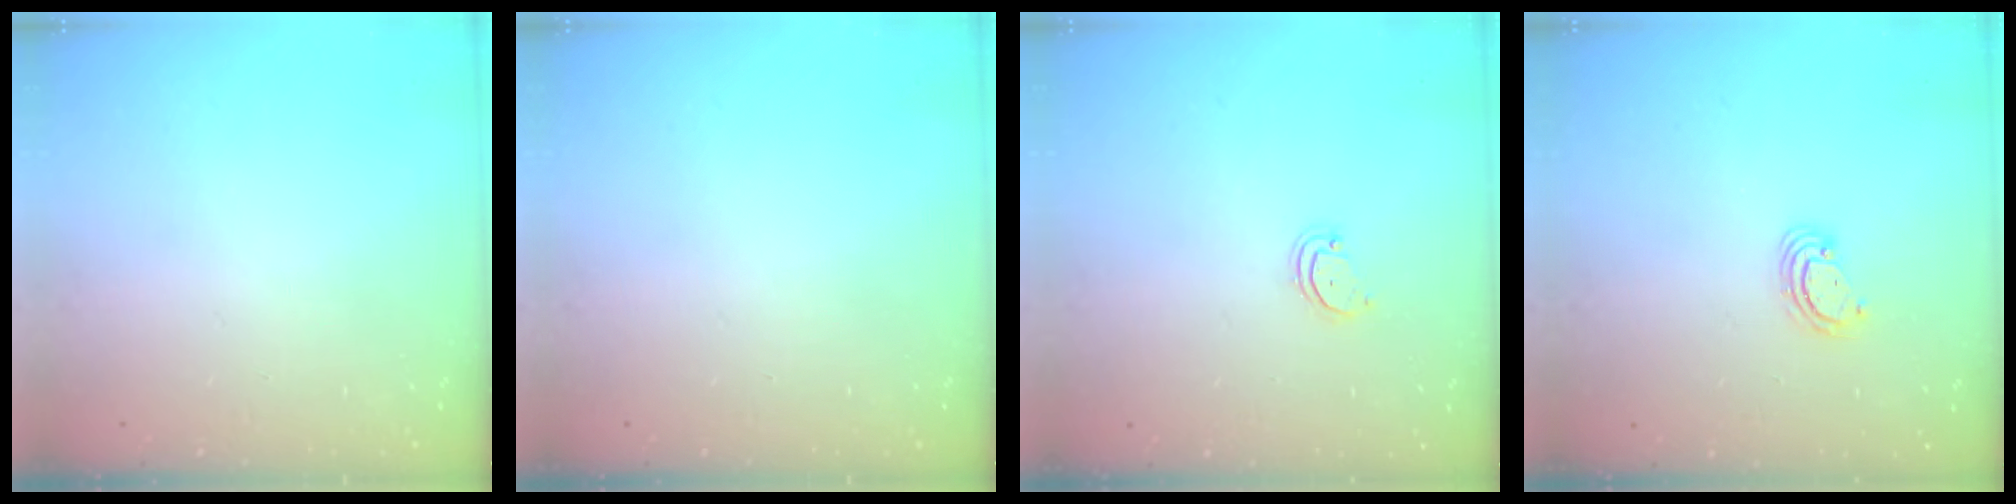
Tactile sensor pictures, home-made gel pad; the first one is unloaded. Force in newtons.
{"total": 0.0}
{"total": 2.6, "press": 2.6, "slide": 0.2}
{"total": 2.4, "press": 2.4, "slide": 0.2}